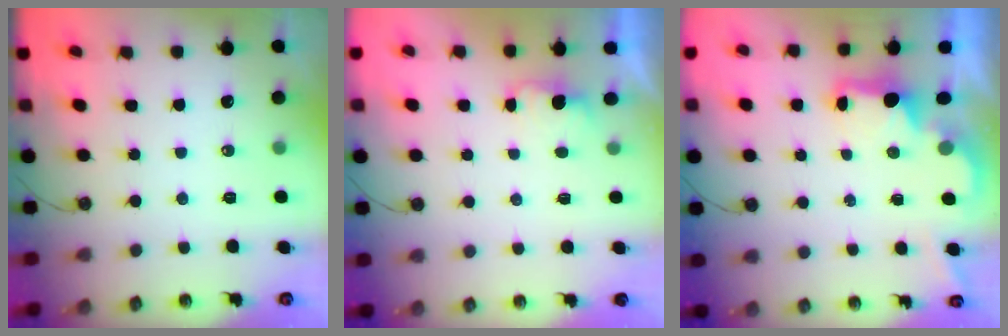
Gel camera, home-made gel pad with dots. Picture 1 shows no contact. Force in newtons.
{"total": 1.5, "press": 1.3, "slide": 0.8}
{"total": 2.1, "press": 2.0, "slide": 0.8}